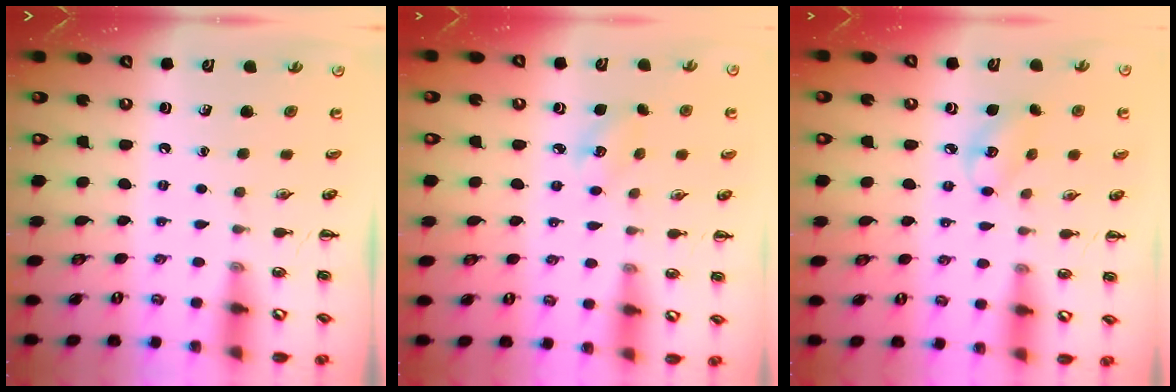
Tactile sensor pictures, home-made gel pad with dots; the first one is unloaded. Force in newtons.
{"total": 4.2, "press": 4.0, "slide": 1.2}
{"total": 5.9, "press": 5.8, "slide": 0.9}